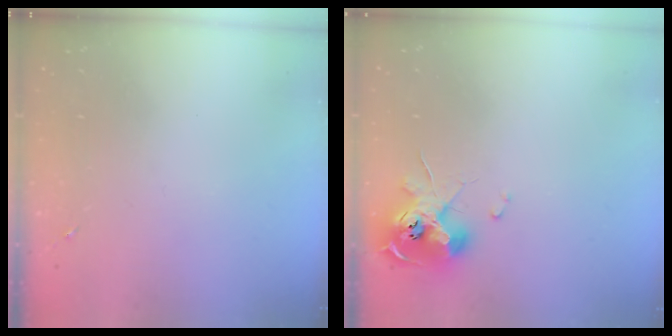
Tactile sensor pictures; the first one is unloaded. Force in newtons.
{"total": 13.1, "press": 13.0, "slide": 1.8}